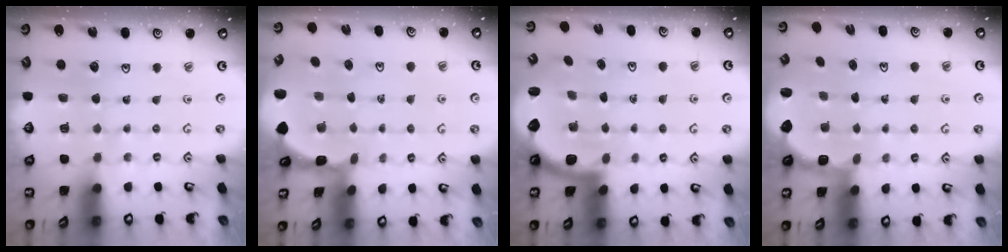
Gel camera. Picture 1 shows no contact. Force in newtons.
{"total": 2.7, "press": 2.7, "slide": 0.3}
{"total": 2.8, "press": 2.8, "slide": 0.5}
{"total": 2.8, "press": 2.1, "slide": 1.9}